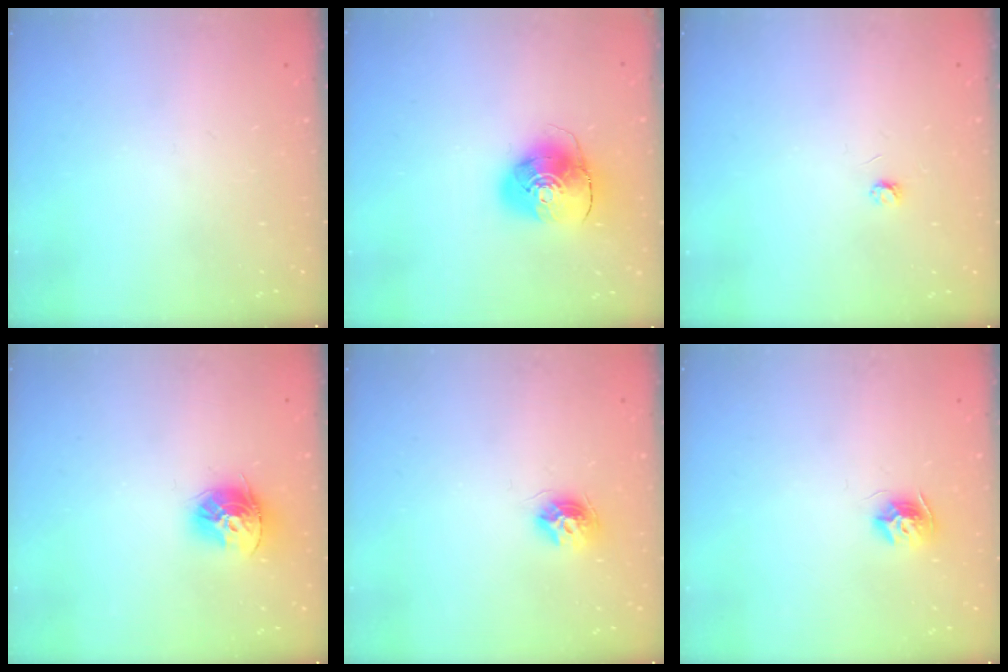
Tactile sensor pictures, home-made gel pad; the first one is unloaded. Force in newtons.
{"total": 9.3, "press": 9.2, "slide": 1.2}
{"total": 2.8, "press": 2.7, "slide": 0.3}
{"total": 12.2, "press": 12.1, "slide": 1.1}
{"total": 9.1, "press": 9.1, "slide": 0.3}
{"total": 8.3, "press": 8.3, "slide": 0.4}